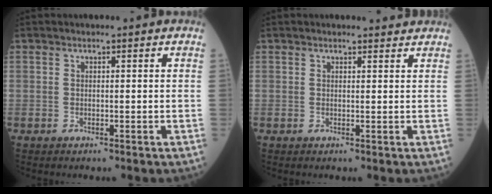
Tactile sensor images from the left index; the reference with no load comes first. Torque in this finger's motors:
{"motor_torque": [0.03, -0.03, 0.02, -0.01]}